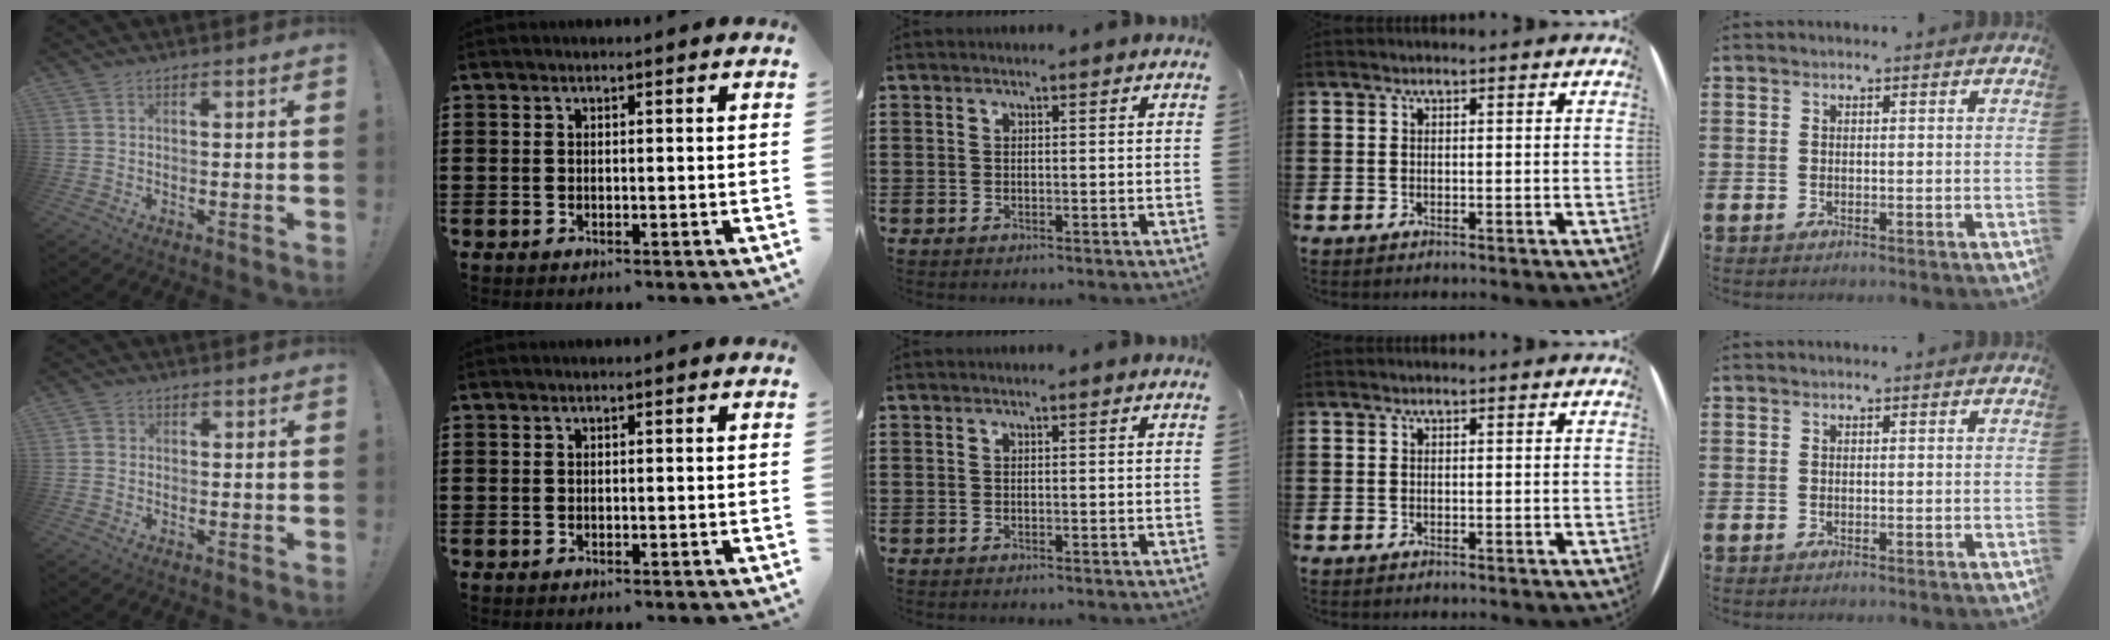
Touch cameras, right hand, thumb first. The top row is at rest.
{"thumb": {"total": 1.6, "force": [-0.2, 1.4, 0.6], "torque": [-0.016, 0.007, -0.002]}}